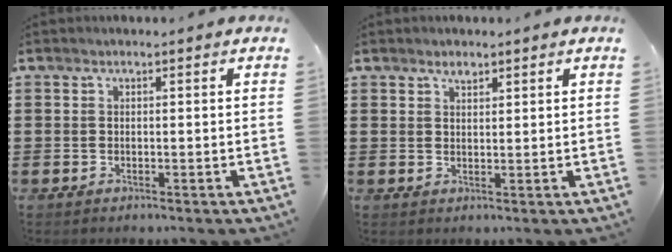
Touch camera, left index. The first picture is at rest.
{"total": 1.6, "force": [1.2, 0.8, 0.7], "torque": [-0.017, 0.003, 0.022]}